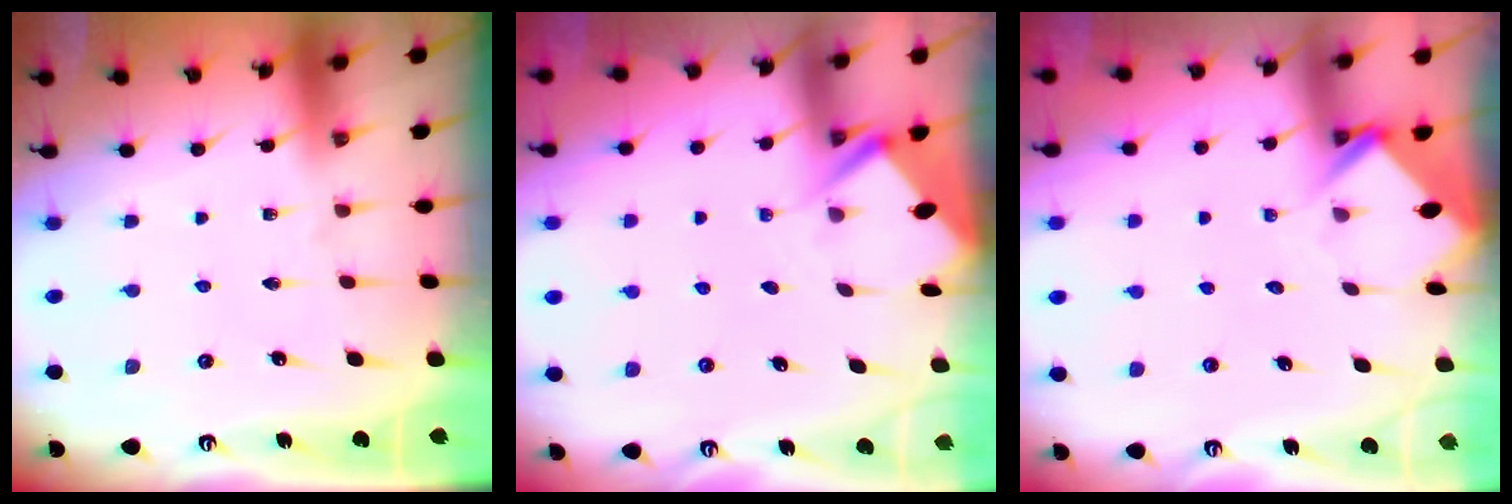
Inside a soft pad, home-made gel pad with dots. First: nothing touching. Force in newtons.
{"total": 2.8, "press": 2.8, "slide": 0.1}
{"total": 3.9, "press": 3.9, "slide": 0.2}